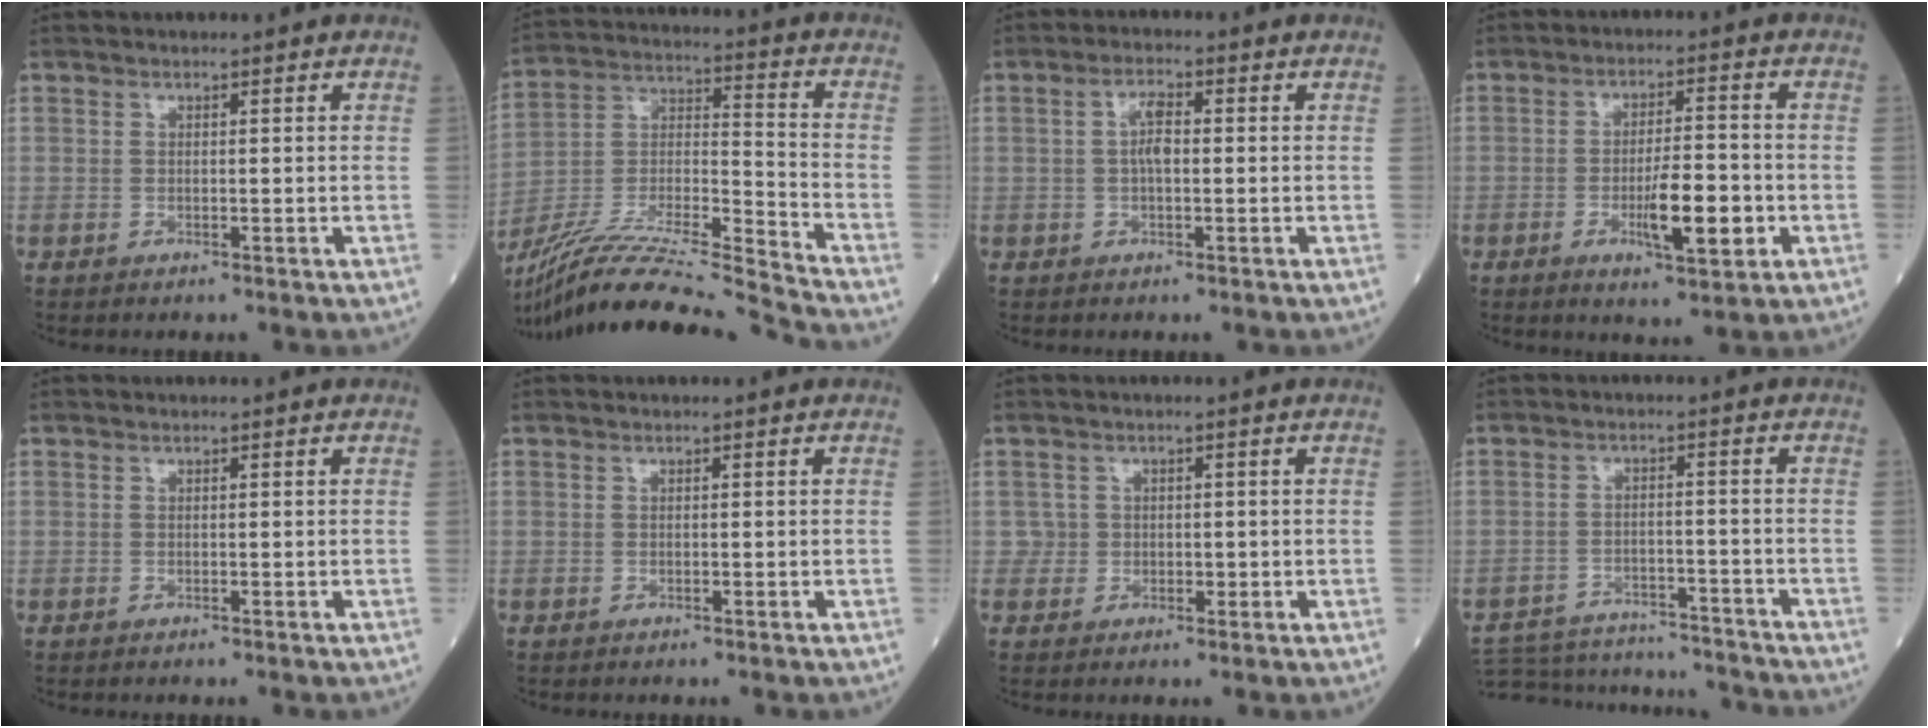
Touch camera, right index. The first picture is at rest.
{"total": 22.9, "force": [-21.0, -1.7, 8.9], "torque": [-0.195, -0.029, -0.365]}
{"total": 3.0, "force": [0.1, 0.9, 2.9], "torque": [-0.056, 0.009, 0.003]}
{"total": 7.9, "force": [-2.3, 1.5, 7.4], "torque": [-0.124, -0.006, -0.033]}
{"total": 0.0}
{"total": 0.0}
{"total": 2.0, "force": [0.1, 2.0, 0.1], "torque": [0.004, 0.006, 0.003]}
{"total": 16.0, "force": [-15.4, 2.6, 3.7], "torque": [-0.076, 0.004, -0.213]}